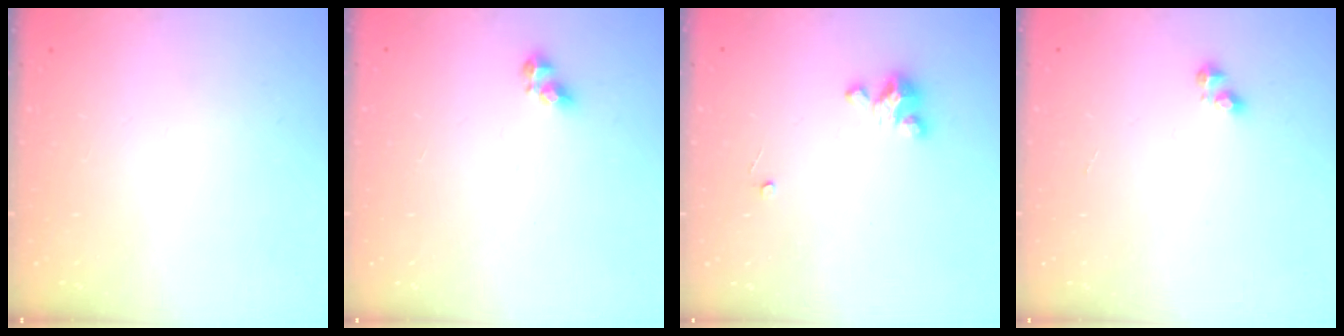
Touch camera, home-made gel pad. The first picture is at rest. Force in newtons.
{"total": 5.4, "press": 5.3, "slide": 0.6}
{"total": 3.5, "press": 3.5, "slide": 0.2}
{"total": 2.5, "press": 2.5, "slide": 0.3}